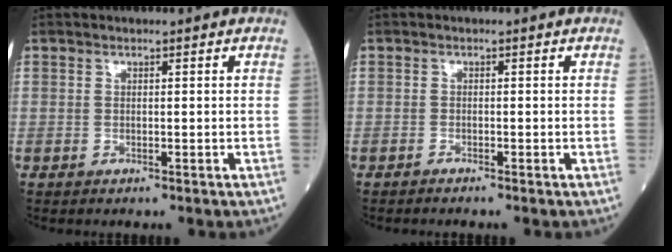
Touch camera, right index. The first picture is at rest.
{"total": 0.7, "force": [-0.6, -0.2, 0.2], "torque": [-0.006, 0.001, -0.011]}